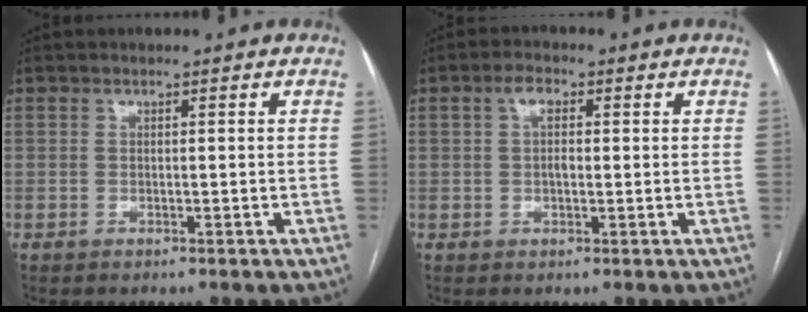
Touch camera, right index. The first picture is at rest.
{"total": 3.0, "force": [0.6, 1.7, 2.4], "torque": [-0.049, 0.015, 0.011]}